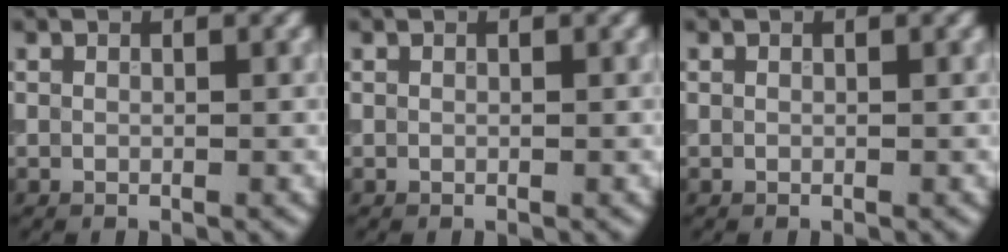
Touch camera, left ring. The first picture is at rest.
{"total": 0.0}
{"total": 0.0}